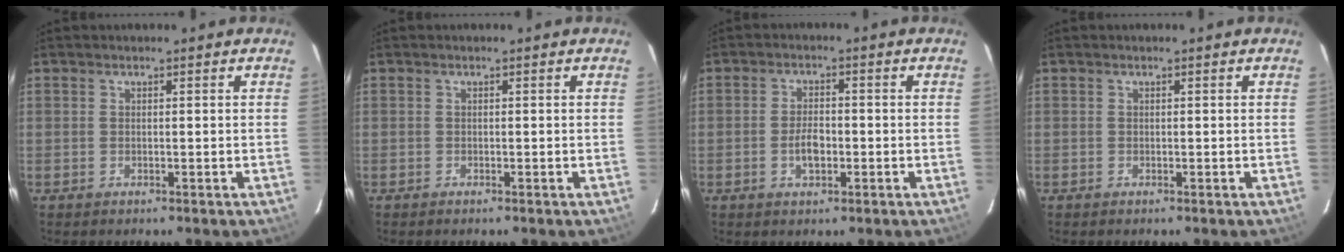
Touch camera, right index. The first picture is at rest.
{"total": 0.0}
{"total": 4.1, "force": [-1.2, 2.1, 3.3], "torque": [-0.063, 0.002, -0.019]}
{"total": 0.0}